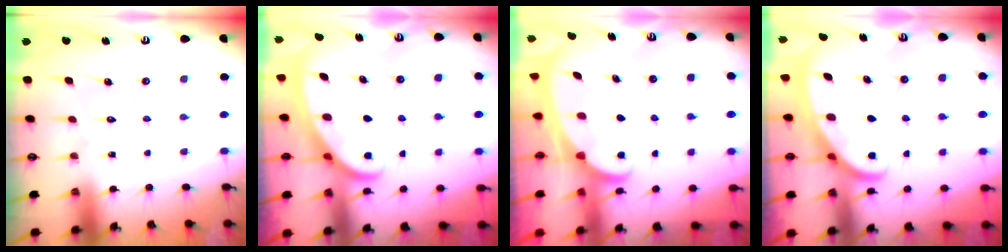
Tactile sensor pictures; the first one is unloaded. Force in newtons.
{"total": 2.5, "press": 2.5, "slide": 0.4}
{"total": 2.2, "press": 2.2, "slide": 0.3}
{"total": 2.5, "press": 2.5, "slide": 0.4}